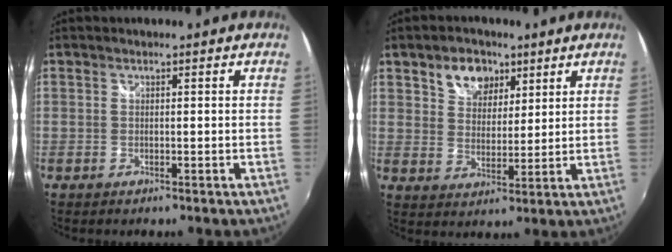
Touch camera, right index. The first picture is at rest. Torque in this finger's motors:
{"motor_torque": [0.15, 0.14, 0.10, 0.05]}